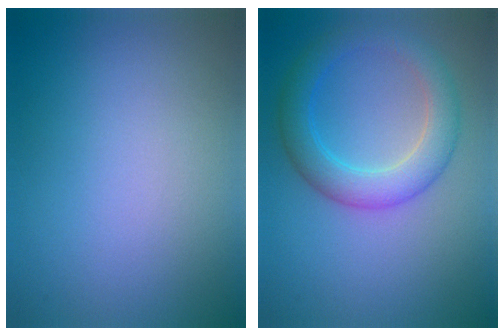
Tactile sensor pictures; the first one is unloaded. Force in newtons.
{"total": 4.5, "press": 4.5, "slide": 0.1}